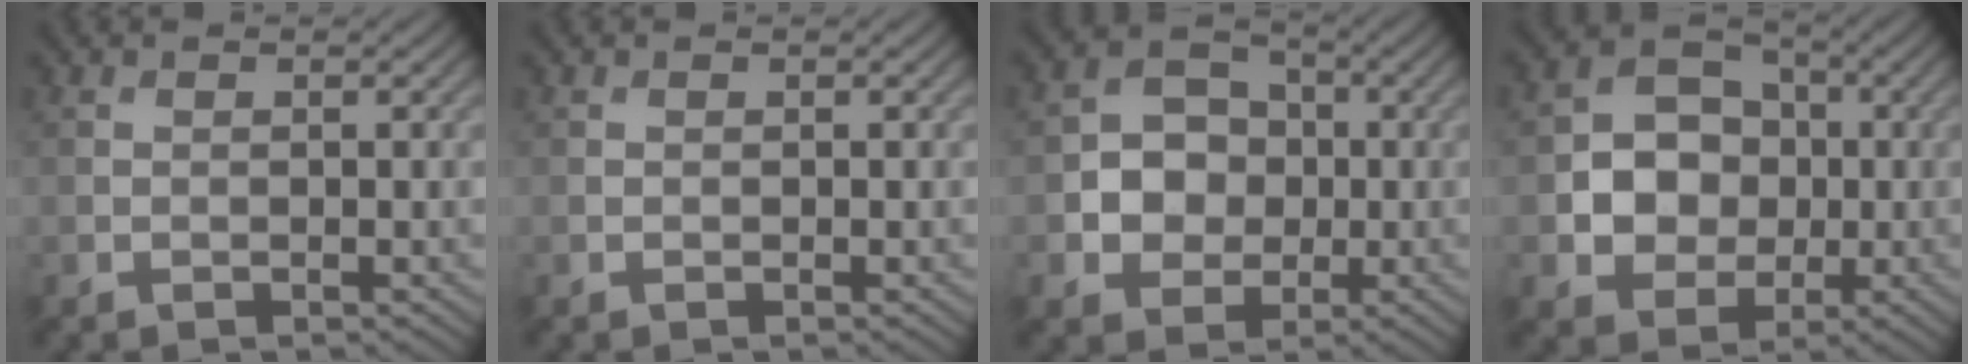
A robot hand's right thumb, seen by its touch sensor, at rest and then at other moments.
{"total": 0.0}
{"total": 6.1, "force": [-0.6, 5.3, 2.8], "torque": [-0.048, 0.000, -0.031]}
{"total": 7.7, "force": [-0.5, 6.6, 3.9], "torque": [-0.079, -0.002, -0.029]}